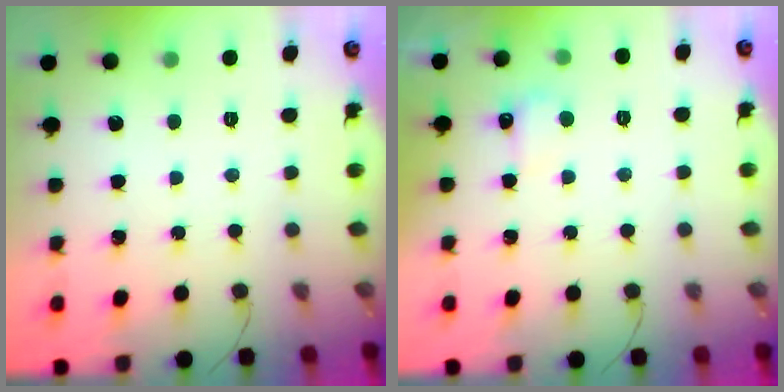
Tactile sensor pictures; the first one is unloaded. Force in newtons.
{"total": 3.2, "press": 3.0, "slide": 1.0}